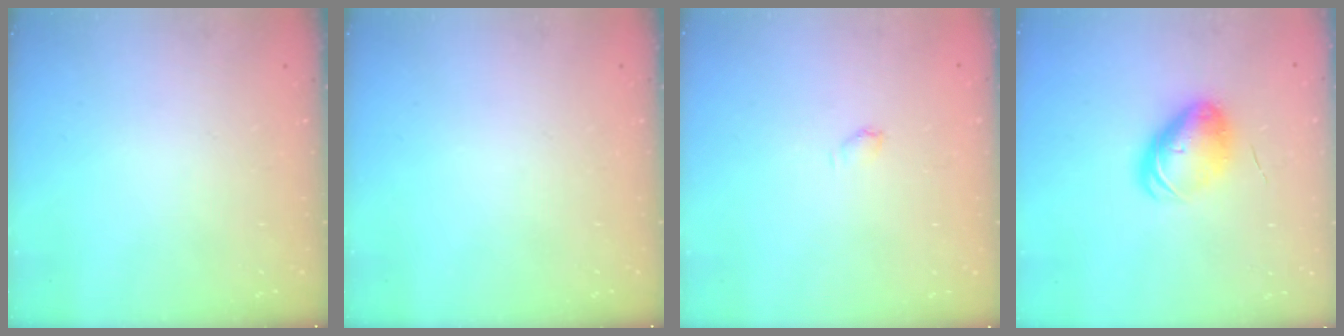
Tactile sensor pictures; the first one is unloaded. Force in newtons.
{"total": 0.0}
{"total": 3.5, "press": 3.4, "slide": 0.7}
{"total": 9.1, "press": 8.9, "slide": 1.9}